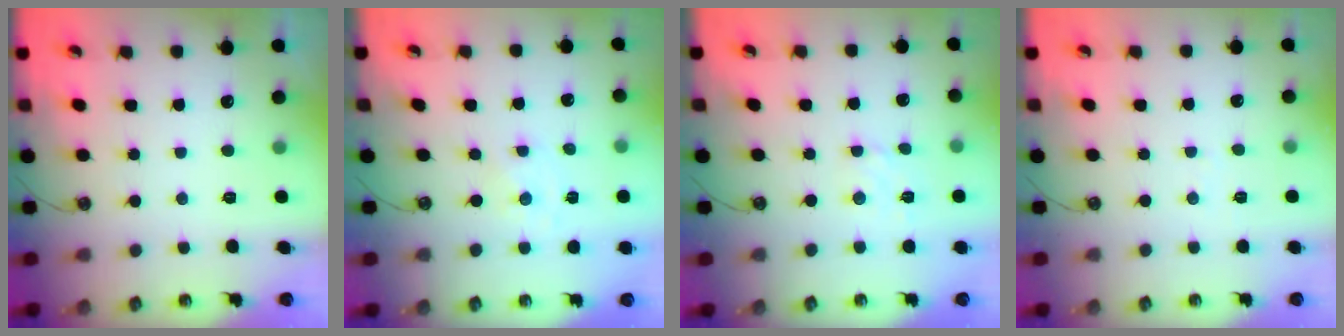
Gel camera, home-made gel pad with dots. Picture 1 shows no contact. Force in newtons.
{"total": 0.0}
{"total": 2.9, "press": 2.9, "slide": 0.7}
{"total": 2.8, "press": 2.8, "slide": 0.4}